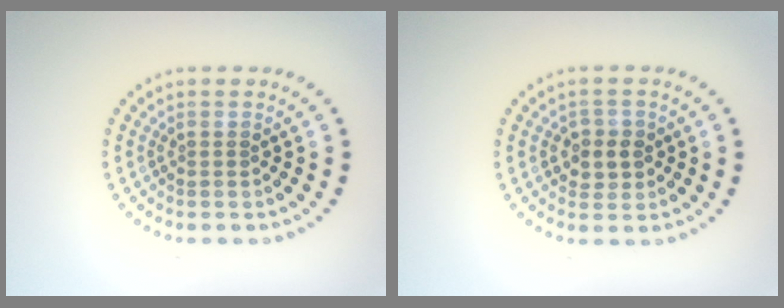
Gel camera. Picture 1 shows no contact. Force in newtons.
{"total": 2.3, "press": 2.2, "slide": 0.7}